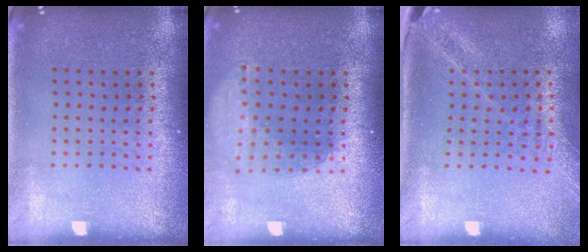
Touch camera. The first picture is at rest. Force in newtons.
{"total": 1.7, "press": 1.3, "slide": 1.1}
{"total": 1.5, "press": 1.4, "slide": 0.4}